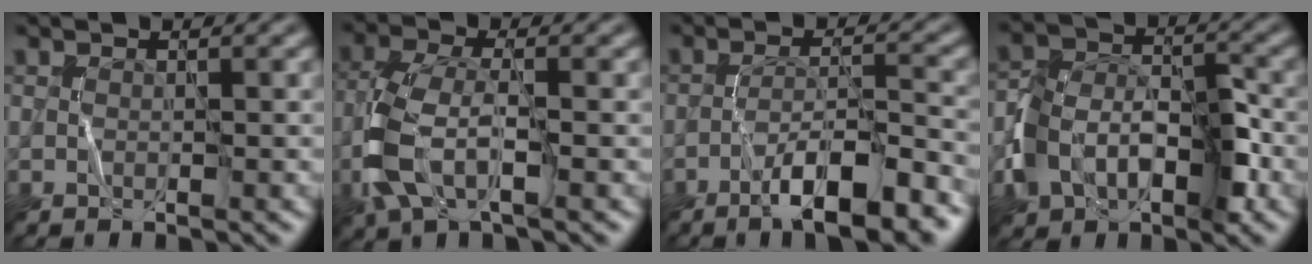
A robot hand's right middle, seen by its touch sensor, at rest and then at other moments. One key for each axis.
{"total": 5.5, "fx": -2.2, "fy": 2.5, "fz": 4.4, "tx": -0.109, "ty": 0.002, "tz": -0.049}
{"total": 7.1, "fx": -4.8, "fy": 1.1, "fz": 5.2, "tx": -0.075, "ty": 0.015, "tz": -0.078}
{"total": 5.9, "fx": -2.5, "fy": 4.1, "fz": 3.5, "tx": -0.057, "ty": 0.007, "tz": -0.049}